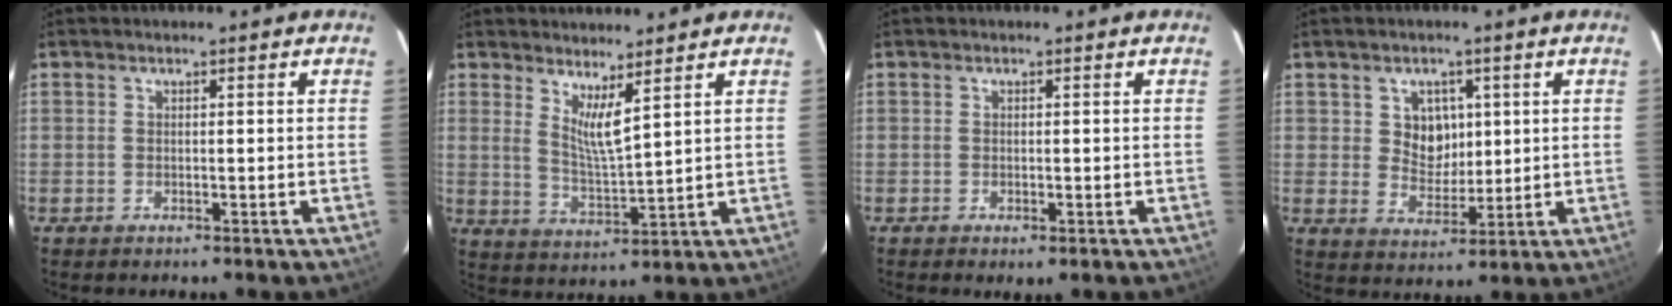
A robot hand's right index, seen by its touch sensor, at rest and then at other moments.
{"total": 5.7, "force": [3.9, 0.3, 4.2], "torque": [-0.077, -0.019, 0.071]}
{"total": 1.3, "force": [-0.5, 0.4, 1.1], "torque": [-0.022, -0.004, -0.007]}
{"total": 5.9, "force": [1.7, 5.2, 2.4], "torque": [-0.037, 0.008, 0.038]}